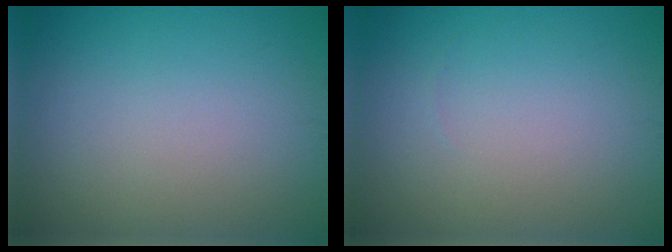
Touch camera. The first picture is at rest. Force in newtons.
{"total": 0.0}